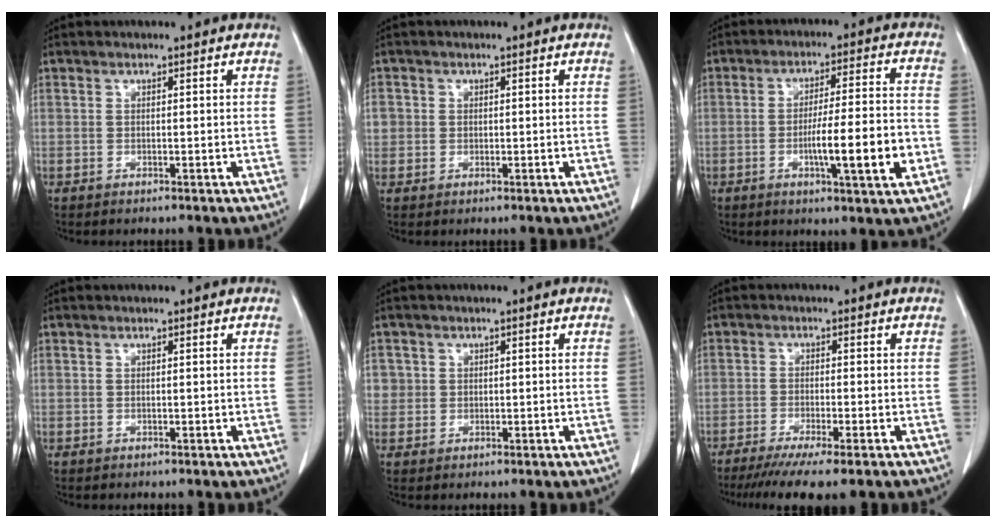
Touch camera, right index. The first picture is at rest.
{"total": 2.3, "force": [0.2, 2.2, 0.5], "torque": [-0.004, 0.005, 0.004]}
{"total": 10.9, "force": [-3.2, 0.3, 10.4], "torque": [-0.167, -0.004, -0.051]}
{"total": 0.0}
{"total": 2.3, "force": [0.5, 2.2, 0.0], "torque": [0.018, 0.002, 0.005]}
{"total": 9.6, "force": [-7.3, 0.3, 6.1], "torque": [-0.084, -0.022, -0.111]}